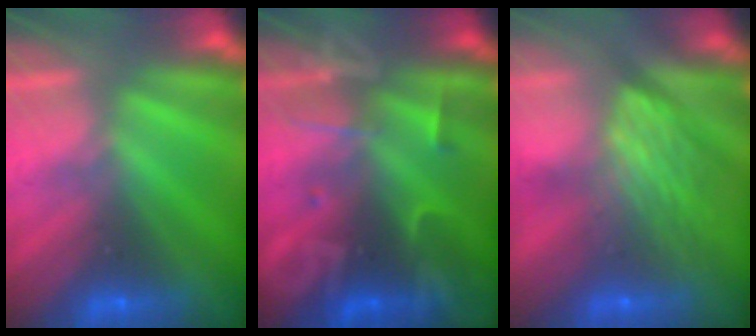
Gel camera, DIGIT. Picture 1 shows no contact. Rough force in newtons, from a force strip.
{"total": 2.4}
{"total": 7.3}